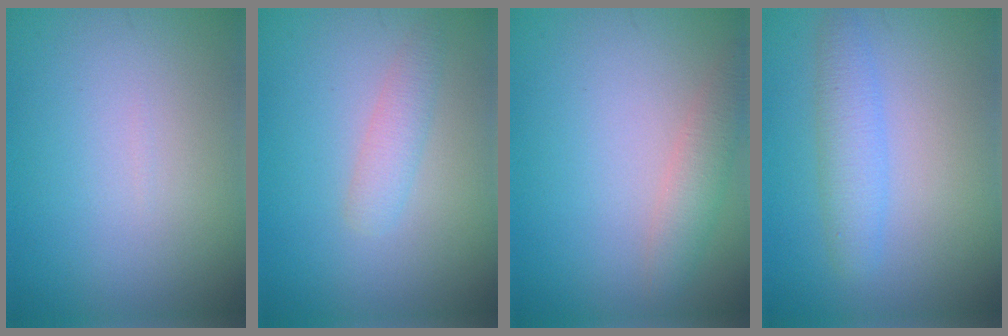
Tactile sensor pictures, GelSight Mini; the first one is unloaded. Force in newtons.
{"total": 1.9, "press": 1.9, "slide": 0.1}
{"total": 2.3, "press": 2.3, "slide": 0.1}
{"total": 2.7, "press": 2.7, "slide": 0.2}